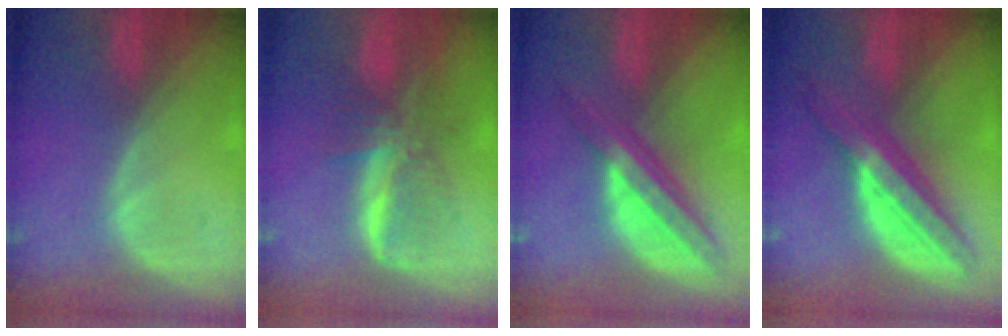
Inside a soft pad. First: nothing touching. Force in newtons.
{"total": 7.6, "press": 6.8, "slide": 3.5}
{"total": 7.9, "press": 6.6, "slide": 4.3}
{"total": 8.5, "press": 8.4, "slide": 0.4}